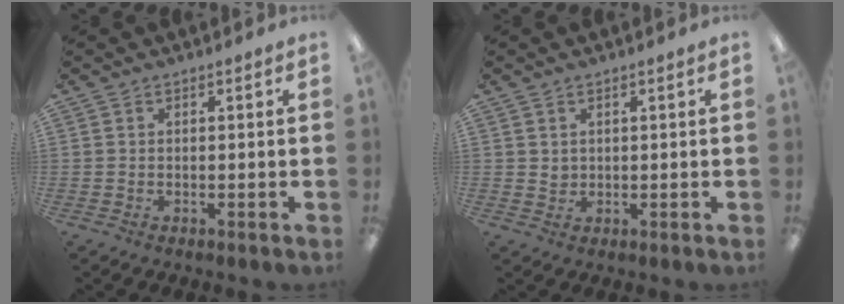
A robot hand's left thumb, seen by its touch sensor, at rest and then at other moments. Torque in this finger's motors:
{"motor_torque": [-0.07, 0.07, 0.17, -0.20, 0.00]}